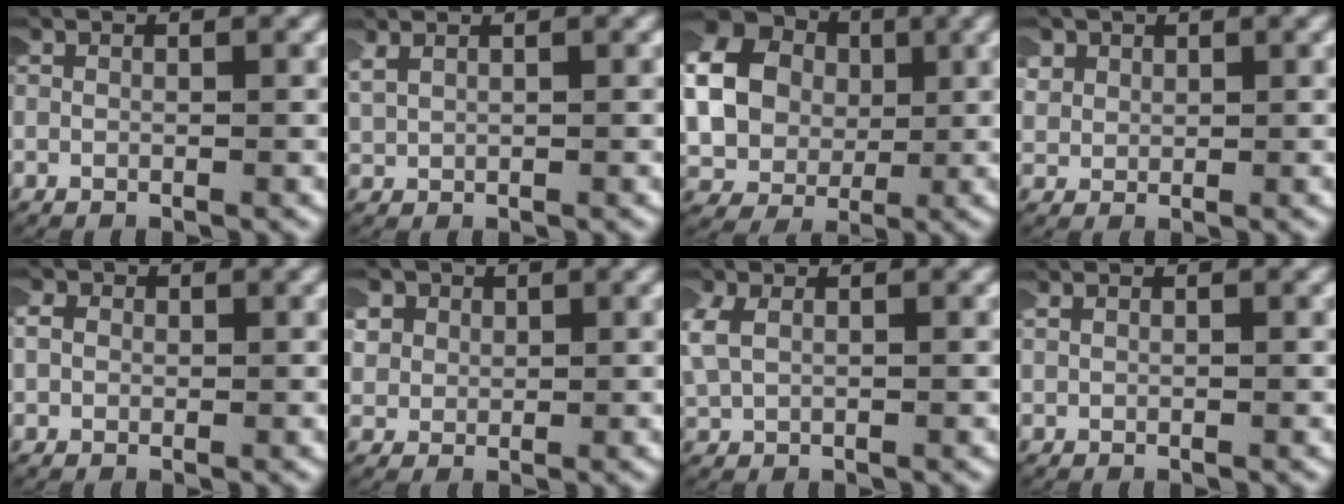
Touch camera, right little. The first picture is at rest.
{"total": 1.5, "force": [1.0, 0.8, 0.9], "torque": [-0.020, 0.006, 0.023]}
{"total": 12.8, "force": [1.9, 11.2, 5.8], "torque": [-0.180, -0.016, 0.024]}
{"total": 2.6, "force": [1.1, 2.1, 1.1], "torque": [-0.043, -0.003, 0.022]}
{"total": 1.3, "force": [0.3, 1.1, 0.5], "torque": [-0.016, 0.003, 0.004]}
{"total": 4.4, "force": [1.6, 3.7, 1.9], "torque": [-0.062, -0.003, 0.025]}
{"total": 2.6, "force": [1.0, 1.9, 1.5], "torque": [-0.057, 0.004, 0.022]}
{"total": 0.5, "force": [0.5, 0.1, 0.2], "torque": [-0.003, 0.002, 0.012]}